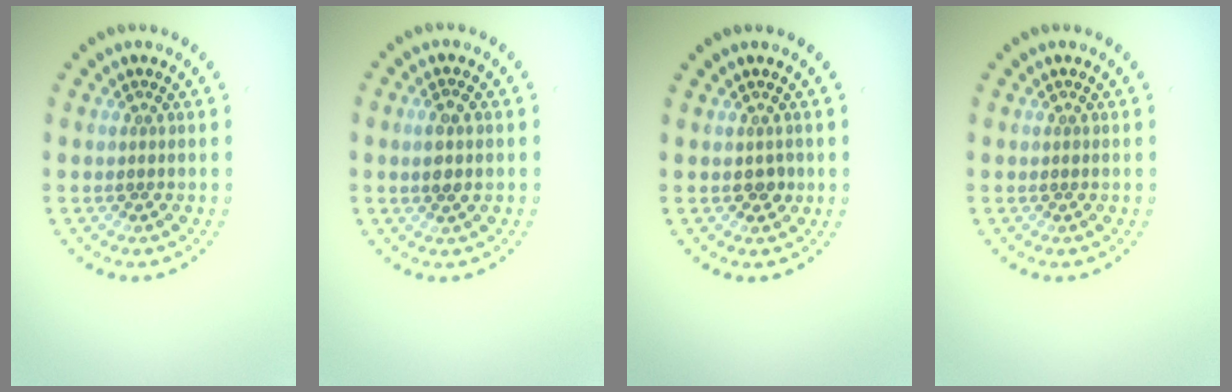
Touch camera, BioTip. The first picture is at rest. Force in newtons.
{"total": 1.9, "press": 1.8, "slide": 0.6}
{"total": 1.1, "press": 1.1, "slide": 0.2}
{"total": 0.0}